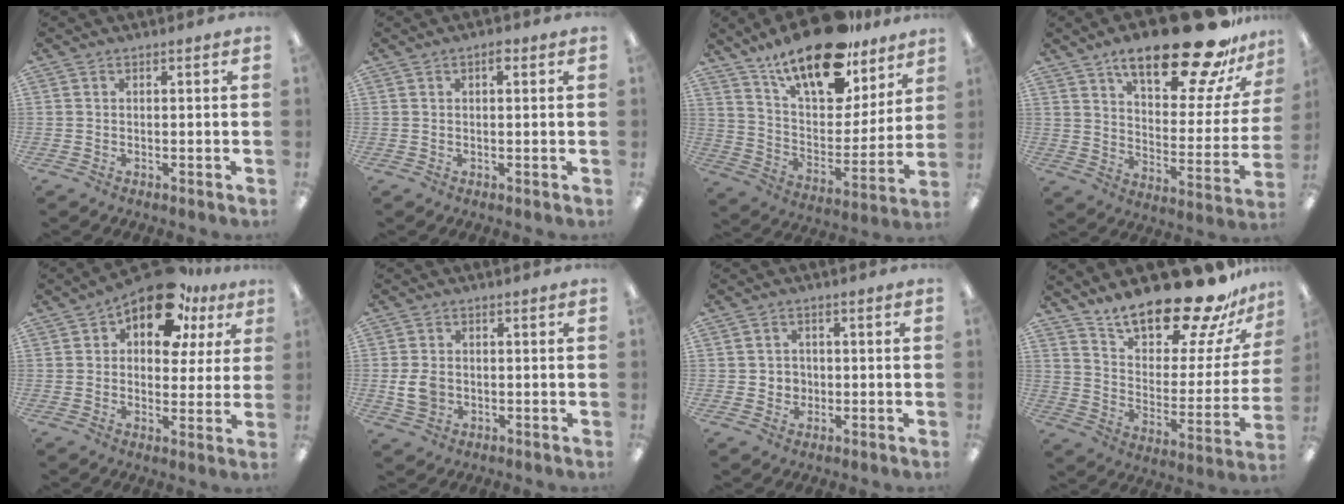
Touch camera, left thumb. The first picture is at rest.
{"total": 2.0, "force": [1.0, 0.9, 1.5], "torque": [-0.009, -0.005, 0.011]}
{"total": 20.6, "force": [15.3, 8.3, 11.0], "torque": [-0.189, -0.098, 0.270]}
{"total": 26.1, "force": [18.7, 8.5, 16.2], "torque": [-0.226, -0.122, 0.300]}
{"total": 16.2, "force": [10.5, 7.8, 9.5], "torque": [-0.150, -0.054, 0.181]}
{"total": 5.6, "force": [-0.4, 4.5, 3.3], "torque": [-0.064, 0.003, -0.007]}
{"total": 3.1, "force": [0.2, 3.1, 0.1], "torque": [-0.003, 0.002, 0.001]}
{"total": 22.3, "force": [18.6, 6.8, 10.2], "torque": [-0.151, -0.137, 0.314]}